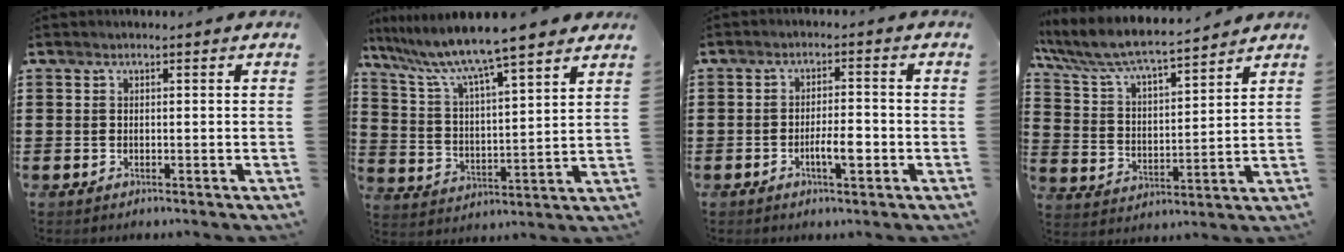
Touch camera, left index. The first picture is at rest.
{"total": 8.9, "force": [7.8, 0.1, 4.3], "torque": [-0.116, -0.046, 0.127]}
{"total": 4.4, "force": [-1.5, 1.4, 3.9], "torque": [-0.066, 0.008, -0.027]}
{"total": 6.9, "force": [6.4, 0.7, 2.6], "torque": [-0.080, -0.040, 0.107]}